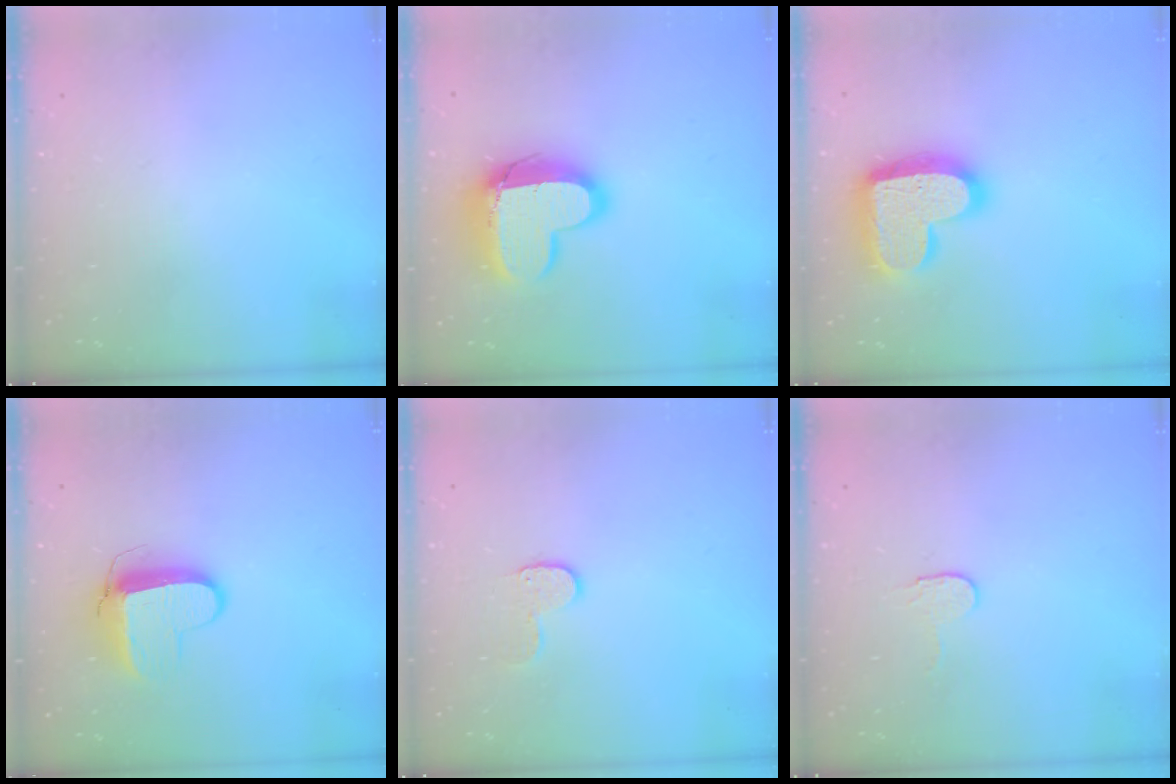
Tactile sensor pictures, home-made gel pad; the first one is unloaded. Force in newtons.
{"total": 15.4, "press": 15.4, "slide": 1.1}
{"total": 19.5, "press": 19.5, "slide": 1.4}
{"total": 8.9, "press": 8.8, "slide": 1.0}
{"total": 6.5, "press": 6.4, "slide": 0.4}
{"total": 3.2, "press": 3.2, "slide": 0.3}